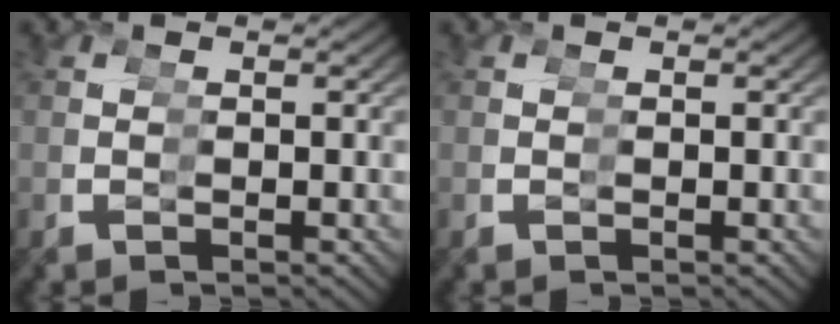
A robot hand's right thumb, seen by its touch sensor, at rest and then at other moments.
{"total": 0.0}